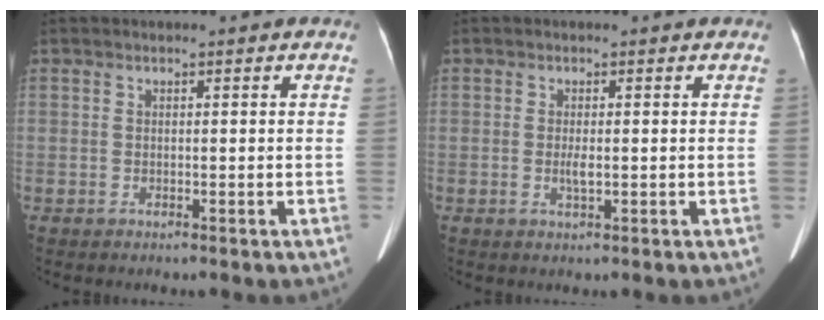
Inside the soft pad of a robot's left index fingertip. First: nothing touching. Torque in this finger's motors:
{"motor_torque": [0.13, -0.14, 0.04, 0.00]}